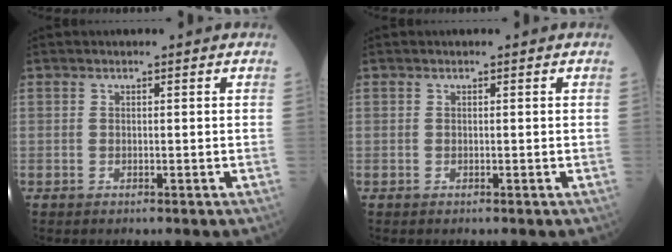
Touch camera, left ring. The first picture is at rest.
{"total": 0.0}